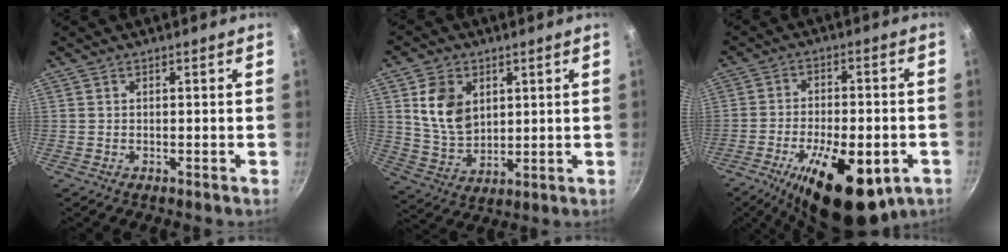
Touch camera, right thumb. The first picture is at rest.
{"total": 10.4, "force": [3.3, 7.6, 6.3], "torque": [-0.091, -0.025, 0.072]}
{"total": 19.6, "force": [-8.3, 8.4, 15.7], "torque": [-0.229, 0.012, -0.117]}